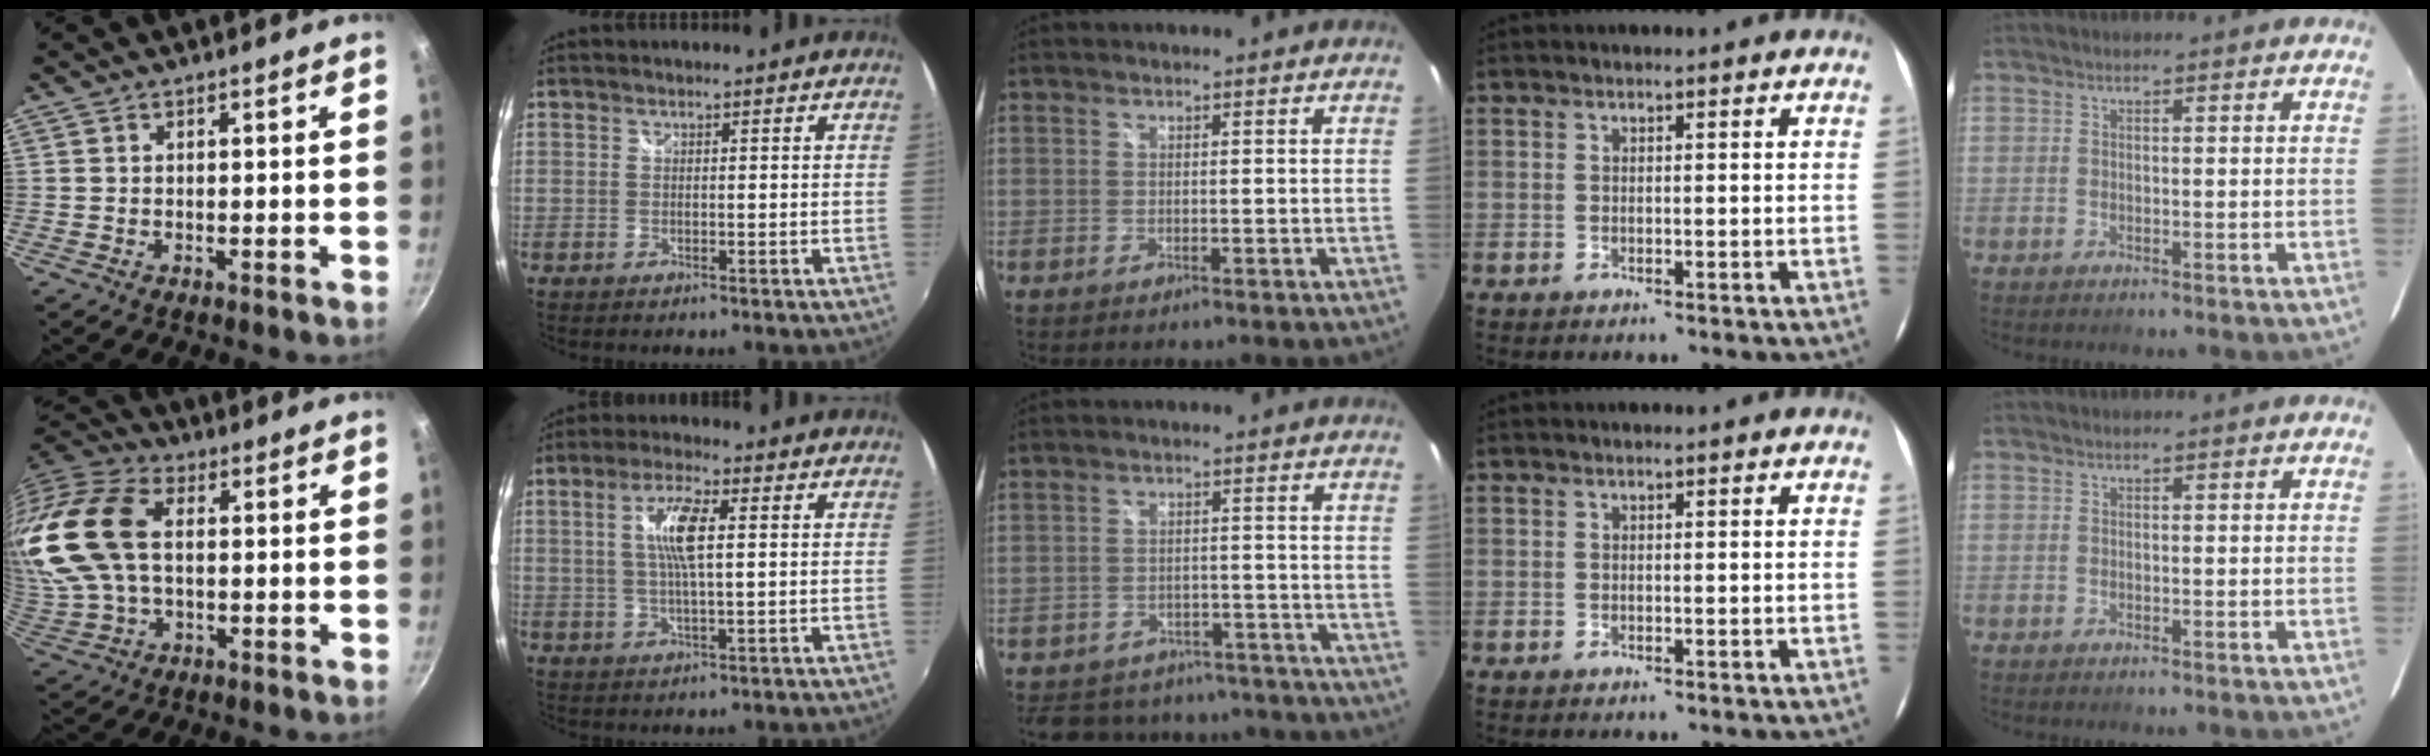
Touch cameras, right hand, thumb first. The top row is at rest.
{"thumb": {"total": 21.4, "force": [3.1, 13.7, 16.1], "torque": [-0.362, 0.024, 0.050]}, "index": {"total": 7.1, "force": [1.2, 1.3, 6.9], "torque": [-0.130, 0.002, 0.023]}, "middle": {"total": 18.3, "force": [-15.6, 7.8, 5.5], "torque": [-0.122, 0.038, -0.189]}}